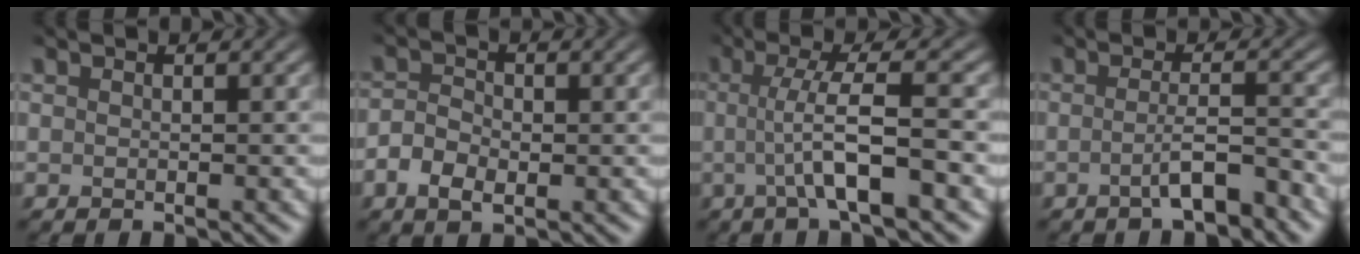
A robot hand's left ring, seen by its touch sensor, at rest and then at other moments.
{"total": 2.7, "force": [-0.9, 1.7, 2.0], "torque": [-0.037, -0.002, -0.020]}
{"total": 5.6, "force": [-0.8, 0.9, 5.4], "torque": [-0.091, 0.004, -0.021]}
{"total": 3.1, "force": [-1.5, 0.5, 2.6], "torque": [-0.042, 0.009, -0.032]}